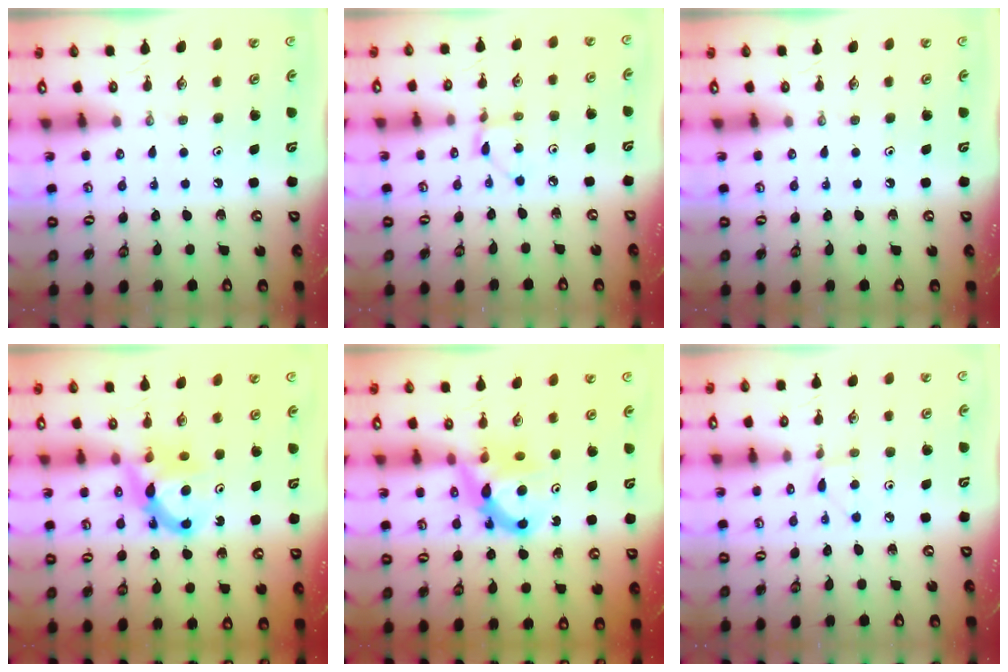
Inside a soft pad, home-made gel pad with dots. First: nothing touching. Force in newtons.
{"total": 2.4, "press": 2.4, "slide": 0.3}
{"total": 0.0}
{"total": 7.7, "press": 7.7, "slide": 0.4}
{"total": 7.2, "press": 7.2, "slide": 0.5}
{"total": 3.7, "press": 3.7, "slide": 0.5}